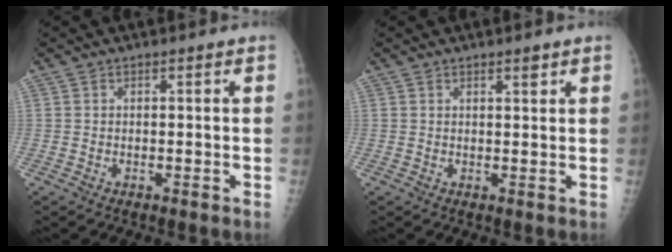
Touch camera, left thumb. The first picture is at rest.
{"total": 1.6, "force": [1.1, 0.5, 1.0], "torque": [-0.009, -0.007, 0.017]}